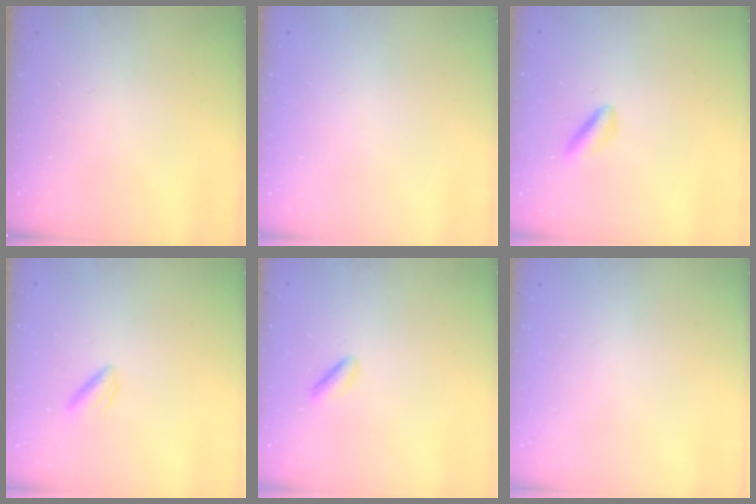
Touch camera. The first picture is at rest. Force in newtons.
{"total": 2.0, "press": 2.0, "slide": 0.1}
{"total": 2.4, "press": 2.2, "slide": 1.0}
{"total": 2.7, "press": 2.4, "slide": 1.2}
{"total": 1.1, "press": 0.8, "slide": 0.8}
{"total": 2.2, "press": 2.2, "slide": 0.1}